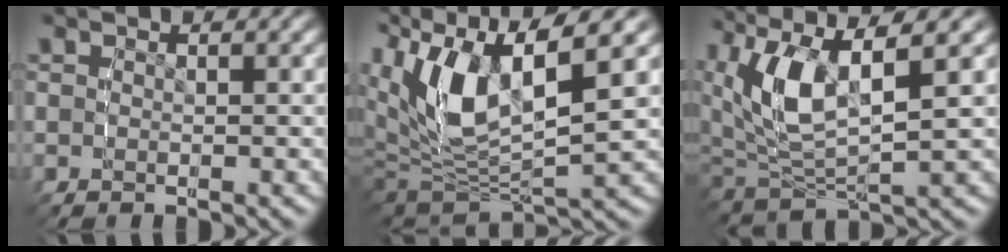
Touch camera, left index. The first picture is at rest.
{"total": 11.3, "force": [0.8, 7.4, 8.4], "torque": [-0.196, -0.021, 0.020]}
{"total": 7.2, "force": [1.5, 4.2, 5.7], "torque": [-0.141, -0.009, 0.028]}